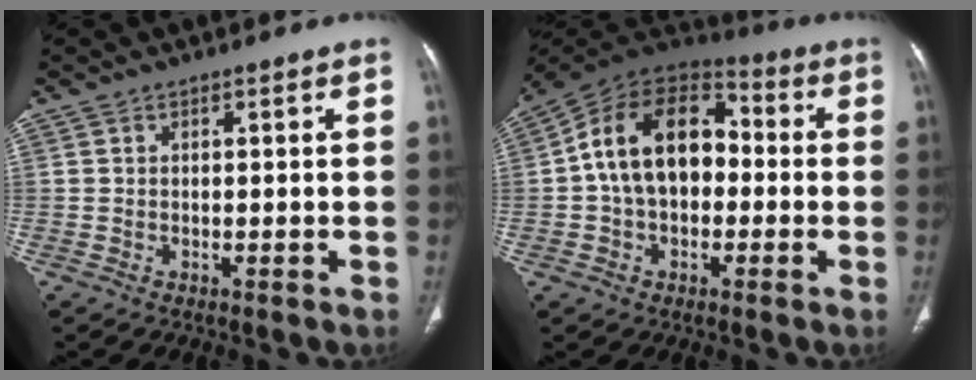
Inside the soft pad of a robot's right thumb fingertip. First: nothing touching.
{"total": 17.3, "force": [0.3, 11.7, 12.7], "torque": [-0.189, 0.043, -0.007]}